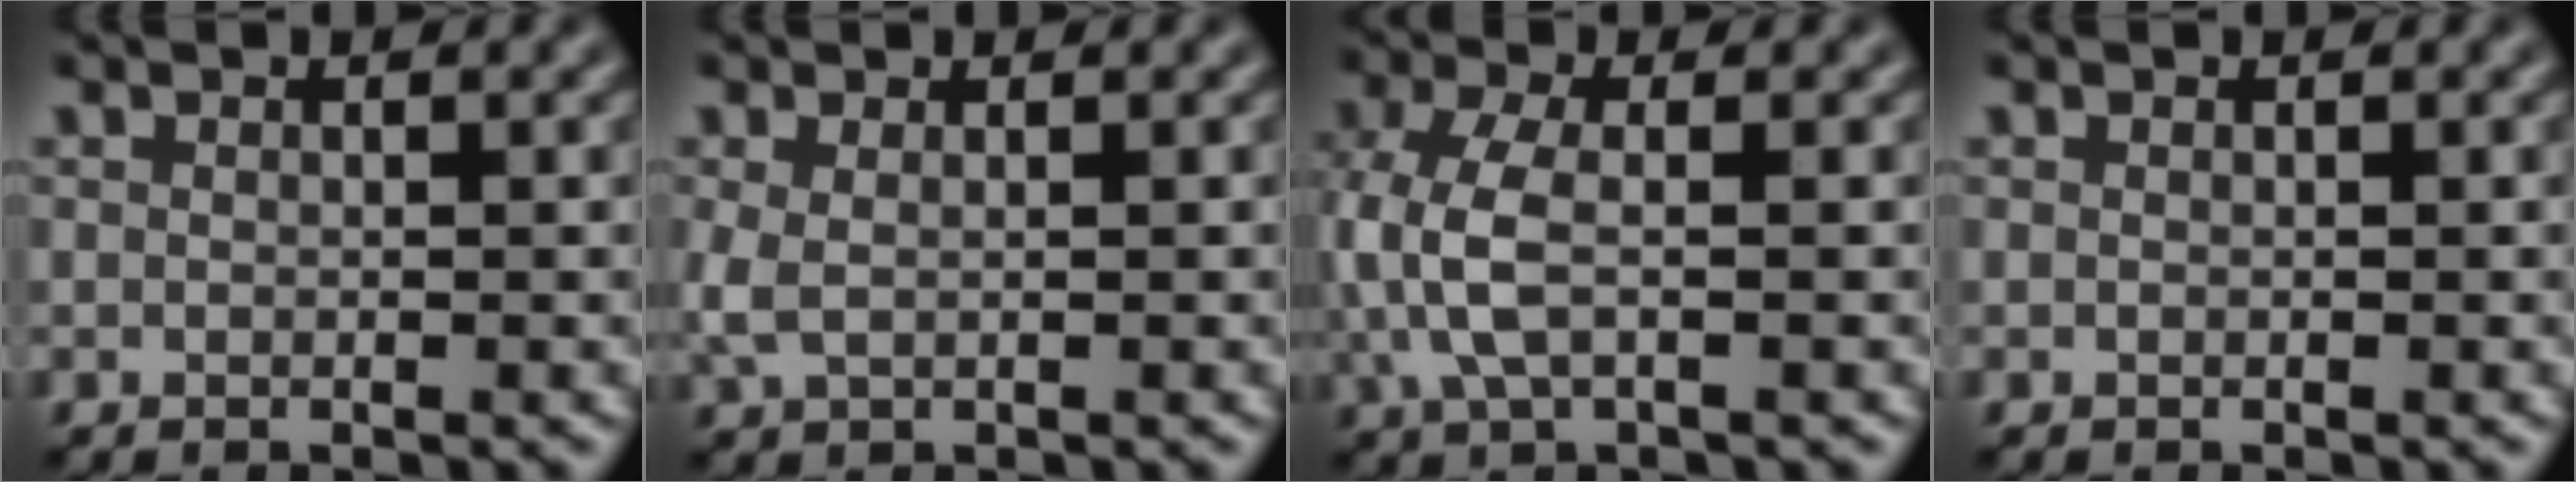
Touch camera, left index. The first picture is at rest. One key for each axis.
{"total": 1.5, "fx": 0.2, "fy": 0.7, "fz": 1.3, "tx": -0.033, "ty": 0.002, "tz": 0.002}
{"total": 4.4, "fx": -0.1, "fy": 2.1, "fz": 3.9, "tx": -0.102, "ty": 0.001, "tz": -0.007}
{"total": 0.0}